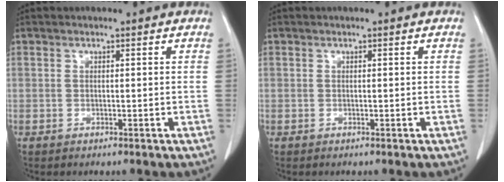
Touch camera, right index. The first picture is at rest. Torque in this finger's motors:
{"motor_torque": [0.00, 0.00, 0.00, 0.00]}